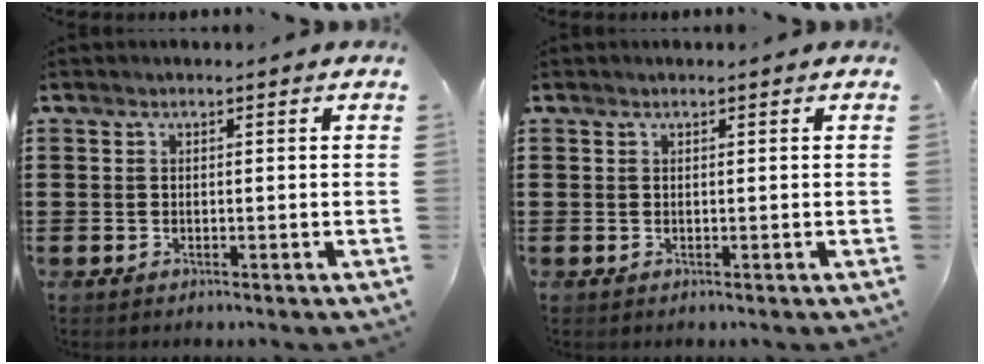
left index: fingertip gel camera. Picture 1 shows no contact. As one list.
[{"total": 0.0}]